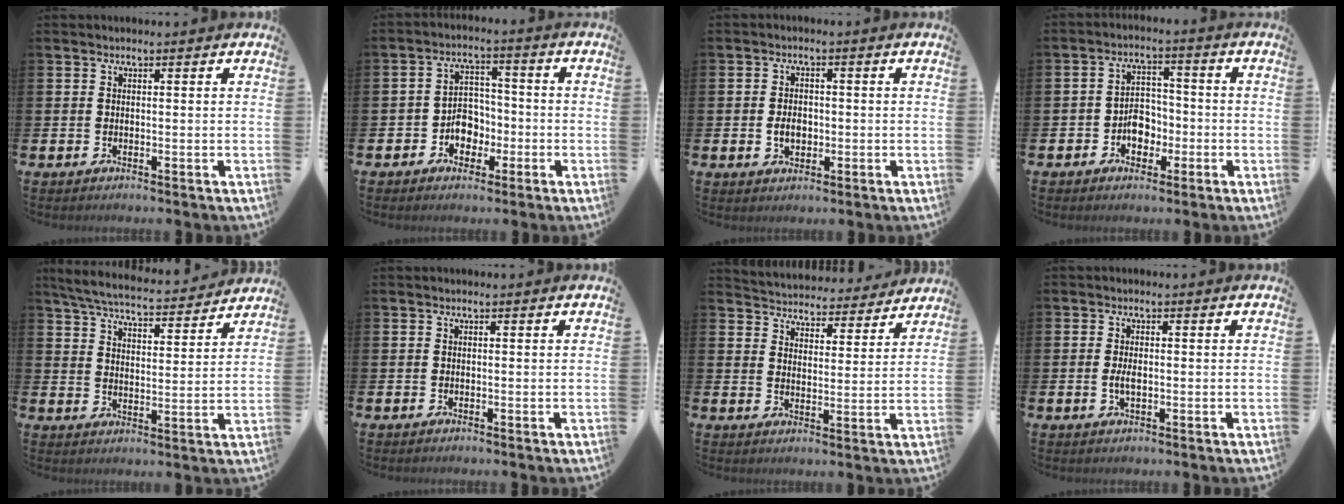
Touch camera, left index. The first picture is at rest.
{"total": 4.4, "force": [-1.8, 3.7, 1.5], "torque": [-0.035, 0.008, -0.040]}
{"total": 2.8, "force": [-0.5, 2.1, 1.8], "torque": [-0.018, -0.002, -0.016]}
{"total": 4.2, "force": [-1.7, 3.3, 2.1], "torque": [-0.035, 0.005, -0.039]}
{"total": 6.2, "force": [6.0, 0.7, 1.4], "torque": [-0.054, -0.040, 0.103]}
{"total": 0.0}
{"total": 4.7, "force": [4.6, 1.0, -0.3], "torque": [-0.012, -0.044, 0.077]}
{"total": 2.0, "force": [-0.1, 1.0, 1.8], "torque": [-0.031, 0.002, -0.004]}